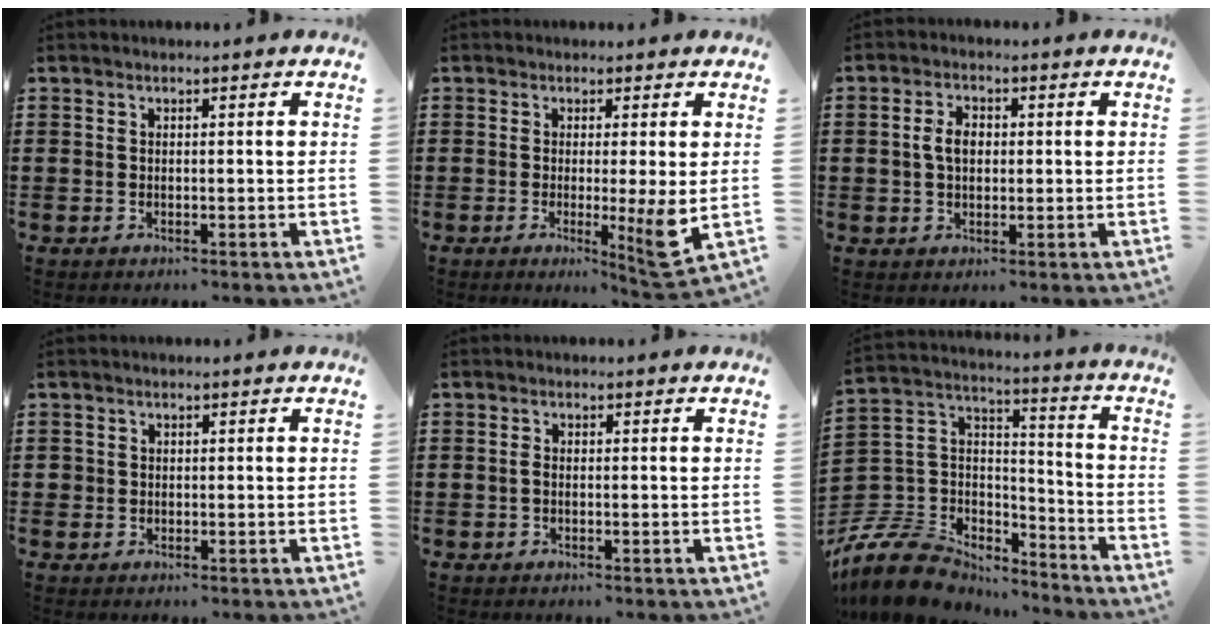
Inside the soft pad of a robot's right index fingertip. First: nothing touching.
{"total": 6.4, "force": [-0.4, -0.2, 6.3], "torque": [-0.107, -0.025, -0.004]}
{"total": 3.6, "force": [0.2, 2.3, 2.7], "torque": [-0.057, 0.011, 0.002]}
{"total": 0.8, "force": [0.0, 0.8, 0.1], "torque": [-0.004, 0.006, -0.003]}
{"total": 0.7, "force": [-0.2, 0.4, 0.5], "torque": [-0.013, -0.002, -0.004]}
{"total": 11.3, "force": [-9.3, 5.7, 3.0], "torque": [-0.099, 0.016, -0.185]}